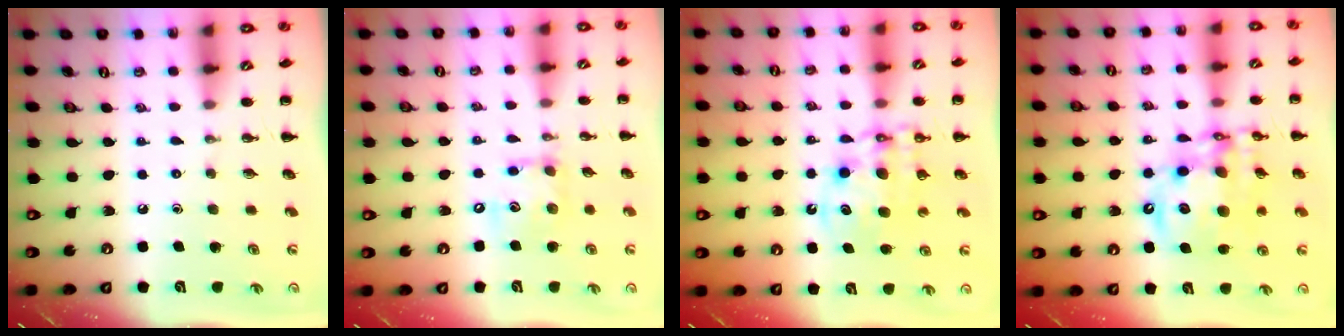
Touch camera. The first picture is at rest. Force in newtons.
{"total": 10.8, "press": 10.6, "slide": 1.6}
{"total": 10.9, "press": 10.5, "slide": 2.7}
{"total": 16.0, "press": 15.5, "slide": 4.0}